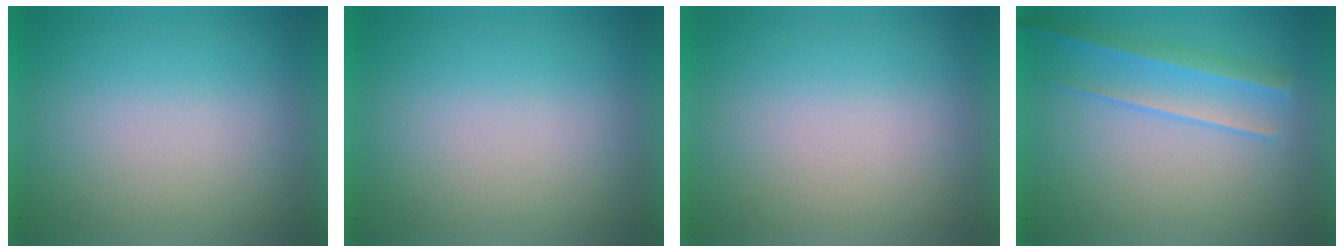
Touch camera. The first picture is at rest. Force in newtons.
{"total": 0.0}
{"total": 0.0}
{"total": 2.2}